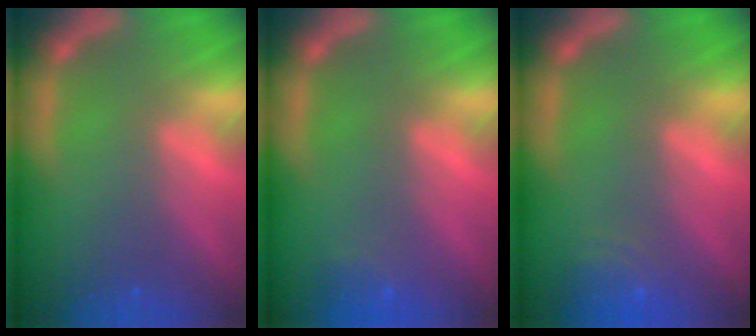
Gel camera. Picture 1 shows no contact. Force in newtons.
{"total": 1.4}
{"total": 3.0}